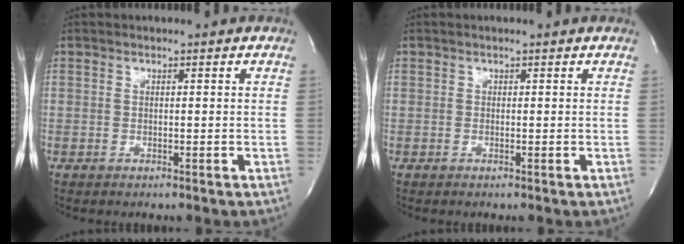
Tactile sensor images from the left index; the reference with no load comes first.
{"total": 0.0}